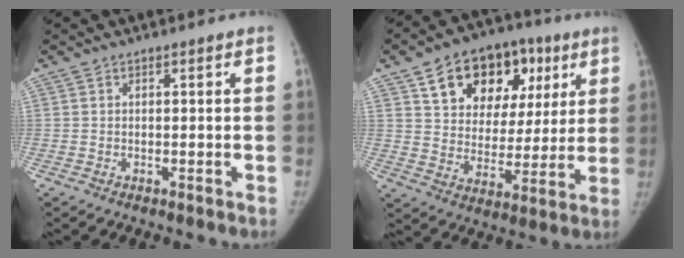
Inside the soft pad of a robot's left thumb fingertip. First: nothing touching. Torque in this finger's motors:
{"motor_torque": [1.22, 1.22, 0.90, -0.91, 0.24]}